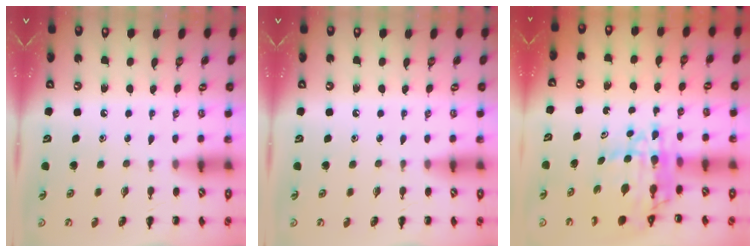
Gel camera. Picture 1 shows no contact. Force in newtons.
{"total": 0.0}
{"total": 9.7, "press": 9.0, "slide": 3.4}